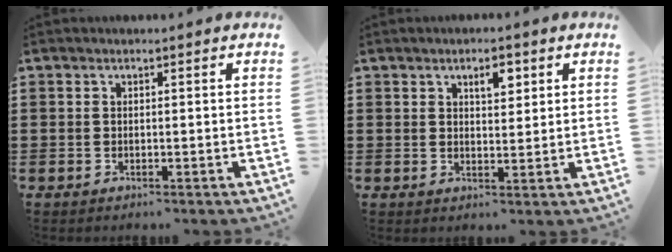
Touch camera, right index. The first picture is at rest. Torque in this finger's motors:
{"motor_torque": [0.06, -0.05, 0.04, 0.02]}